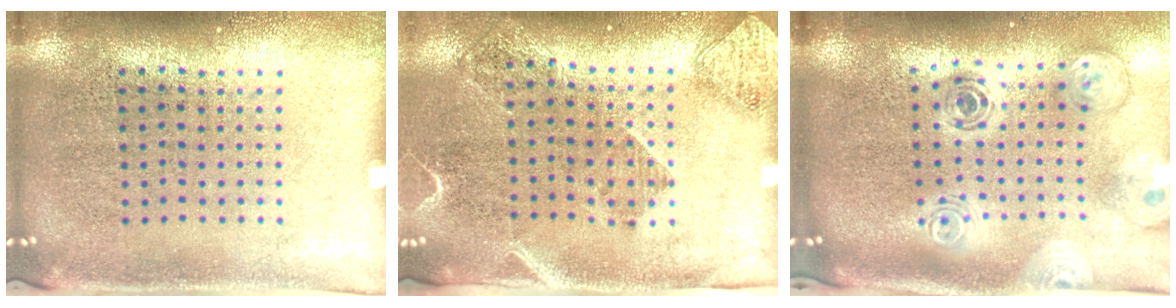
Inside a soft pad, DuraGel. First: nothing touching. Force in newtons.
{"total": 1.8, "press": 1.5, "slide": 1.1}
{"total": 2.0, "press": 1.7, "slide": 1.0}